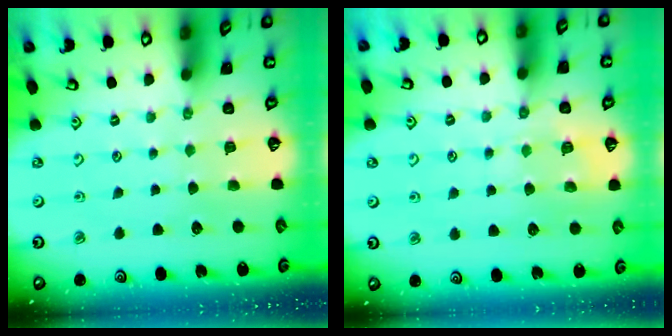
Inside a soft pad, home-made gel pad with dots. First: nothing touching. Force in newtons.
{"total": 5.8, "press": 5.7, "slide": 0.6}